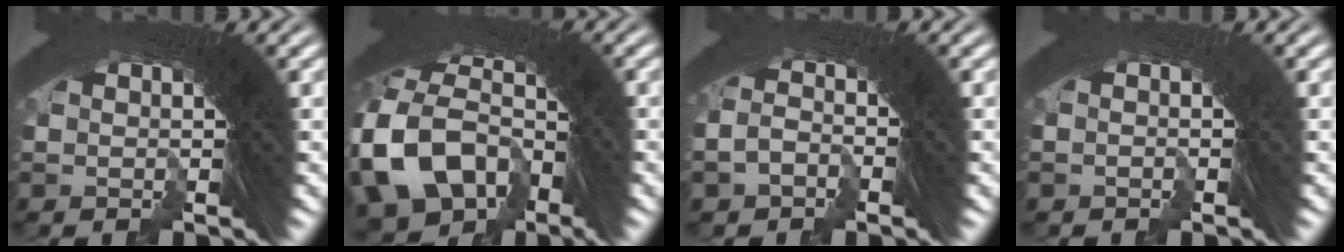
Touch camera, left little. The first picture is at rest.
{"total": 12.3, "force": [-4.4, 10.4, 4.9], "torque": [-0.123, -0.048, -0.074]}
{"total": 4.0, "force": [-3.5, 0.8, -1.9], "torque": [0.035, -0.017, -0.054]}
{"total": 2.6, "force": [-1.3, -0.9, -2.0], "torque": [0.031, -0.008, -0.017]}